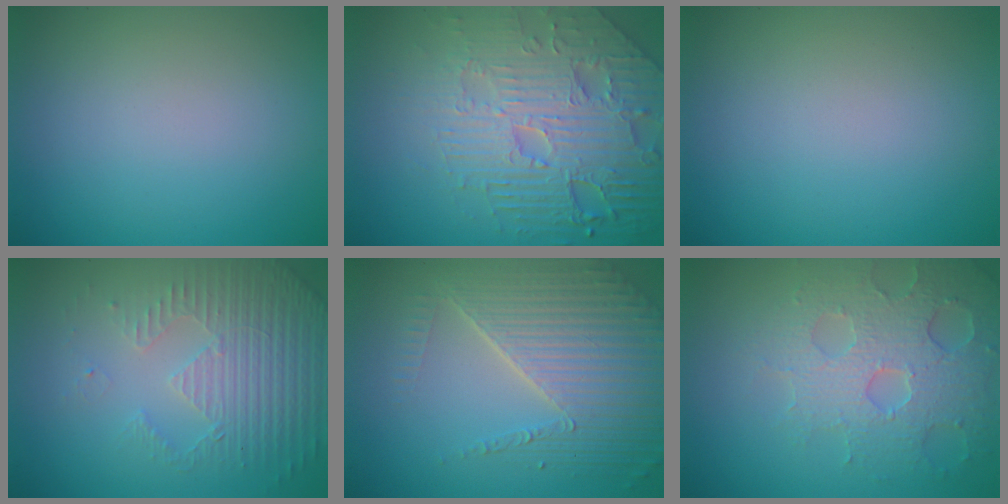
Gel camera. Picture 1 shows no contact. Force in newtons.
{"total": 7.4, "press": 6.0, "slide": 4.4}
{"total": 0.0}
{"total": 5.1, "press": 3.5, "slide": 3.8}
{"total": 6.7, "press": 5.0, "slide": 4.5}
{"total": 5.3, "press": 4.7, "slide": 2.5}